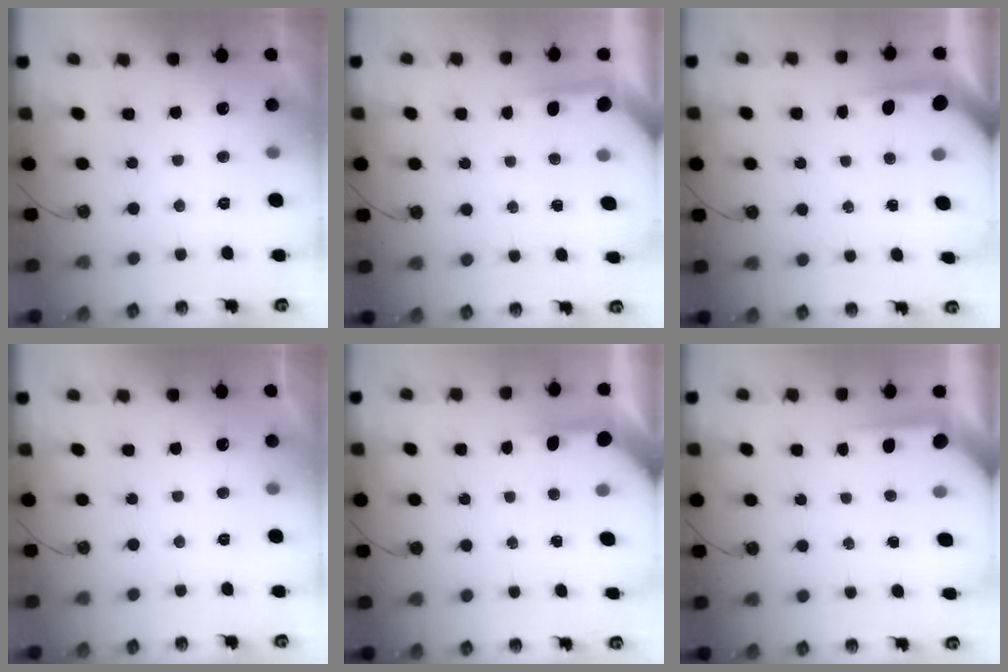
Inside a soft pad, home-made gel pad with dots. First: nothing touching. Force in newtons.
{"total": 3.8, "press": 3.8, "slide": 0.2}
{"total": 4.9, "press": 4.9, "slide": 0.5}
{"total": 0.0}
{"total": 5.1, "press": 5.1, "slide": 0.4}
{"total": 5.2, "press": 5.1, "slide": 0.6}